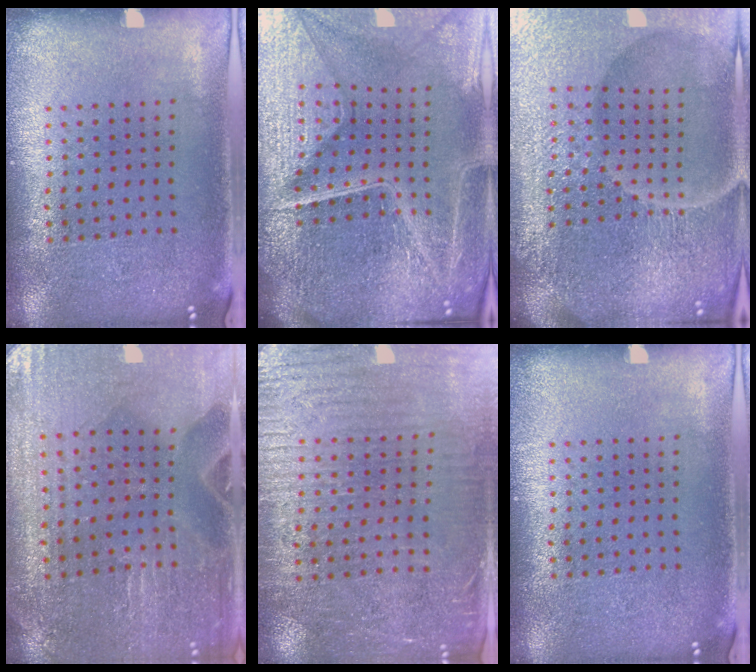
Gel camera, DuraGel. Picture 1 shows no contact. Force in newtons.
{"total": 6.9, "press": 6.1, "slide": 3.3}
{"total": 6.6, "press": 5.9, "slide": 3.0}
{"total": 0.8, "press": 0.8, "slide": 0.1}
{"total": 3.1, "press": 2.9, "slide": 1.1}
{"total": 0.0}